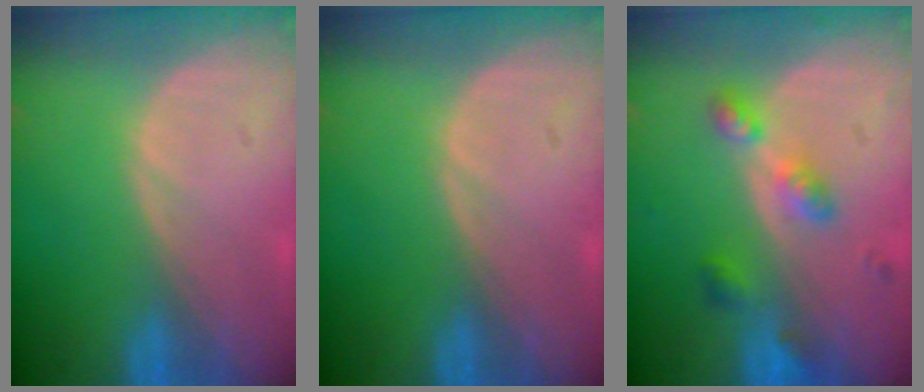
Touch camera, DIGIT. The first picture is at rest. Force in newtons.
{"total": 0.0}
{"total": 4.8, "press": 4.8, "slide": 0.1}